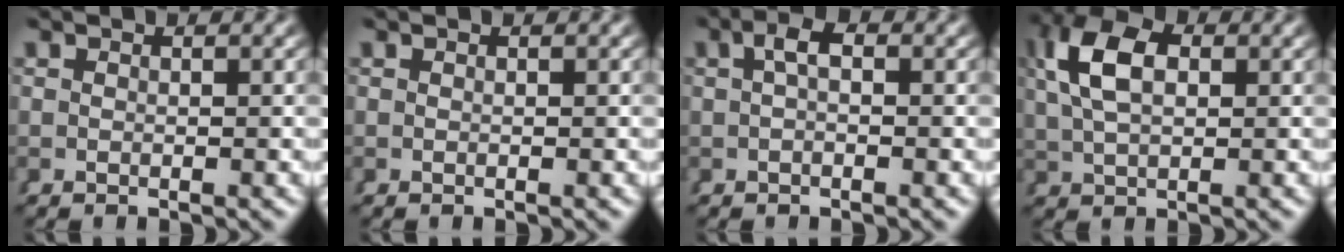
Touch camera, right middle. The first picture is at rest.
{"total": 0.0}
{"total": 1.9, "force": [0.6, 0.4, 1.8], "torque": [-0.024, 0.009, 0.008]}
{"total": 5.2, "force": [1.7, 2.7, 4.1], "torque": [-0.092, 0.000, 0.038]}